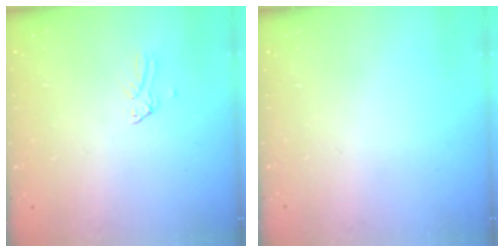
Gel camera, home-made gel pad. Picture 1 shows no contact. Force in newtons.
{"total": 0.0}